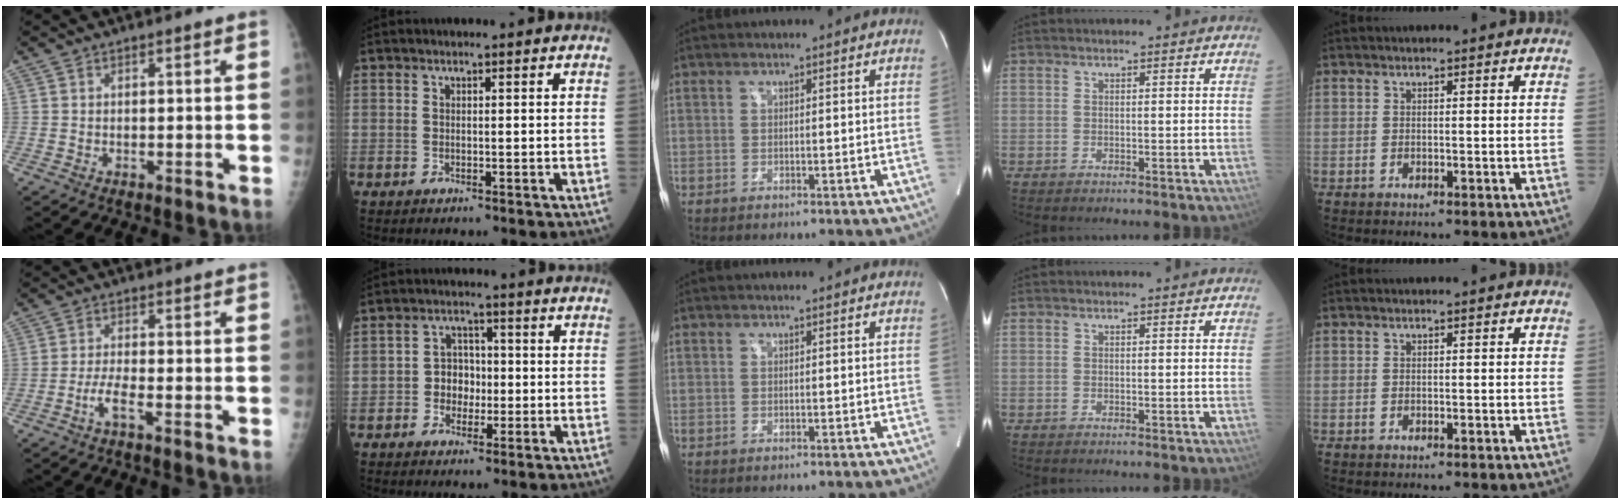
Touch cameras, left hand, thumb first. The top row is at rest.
{"thumb": {"total": 4.5, "force": [-2.7, 1.1, 3.4], "torque": [-0.075, 0.017, -0.052]}, "index": {"total": 5.2, "force": [-1.4, 4.1, 2.9], "torque": [-0.056, 0.015, -0.026]}}